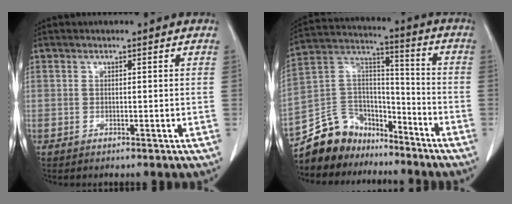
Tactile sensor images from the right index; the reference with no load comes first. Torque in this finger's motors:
{"motor_torque": [-0.43, -0.15, -0.58, -0.21]}